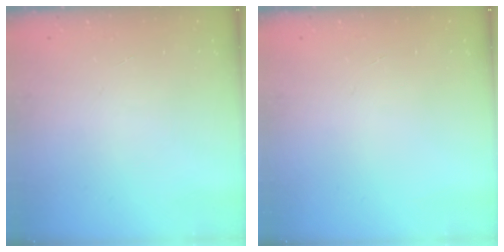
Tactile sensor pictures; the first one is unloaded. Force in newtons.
{"total": 0.0}